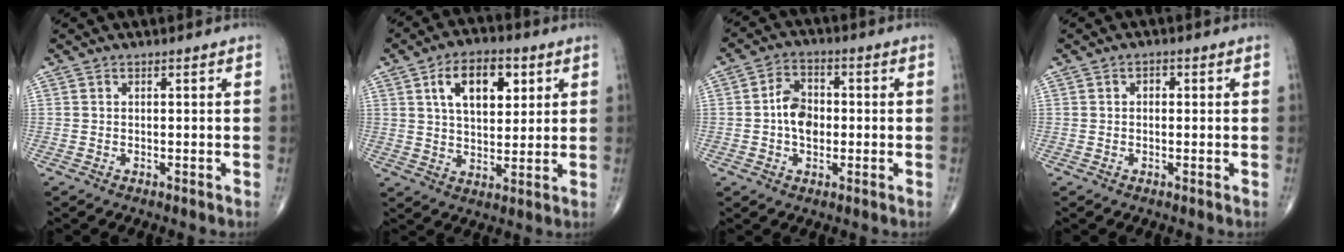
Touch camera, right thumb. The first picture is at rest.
{"total": 11.8, "force": [4.4, 6.6, 8.7], "torque": [-0.111, -0.008, 0.072]}
{"total": 6.8, "force": [-0.4, 4.9, 4.8], "torque": [-0.065, 0.017, -0.015]}
{"total": 1.4, "force": [0.2, 1.0, 0.9], "torque": [-0.005, 0.005, 0.000]}